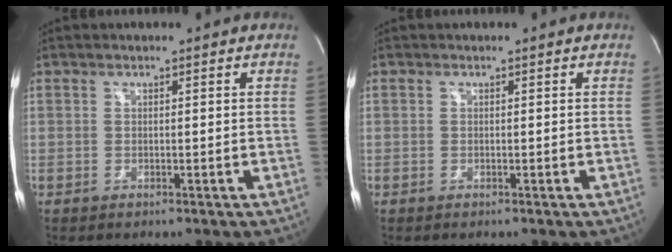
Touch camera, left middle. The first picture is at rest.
{"total": 0.0}